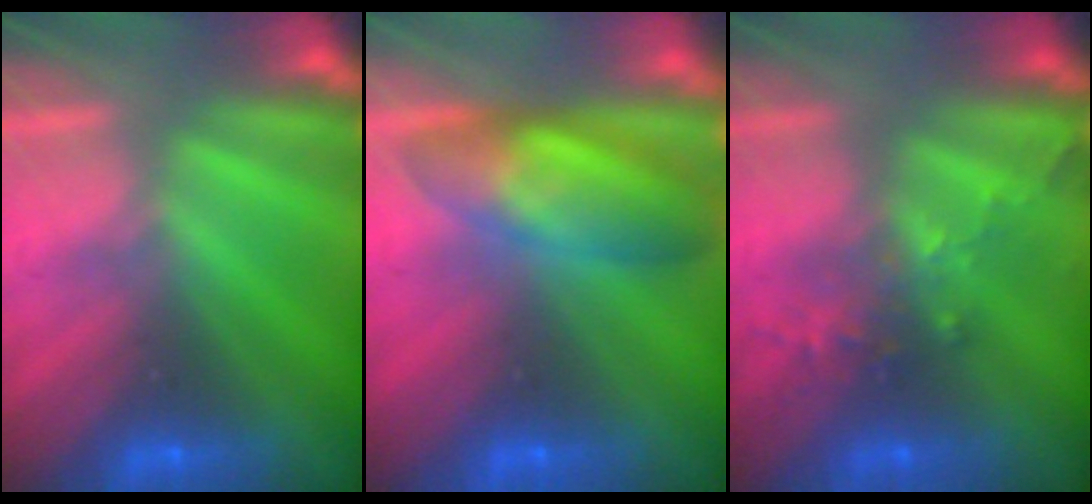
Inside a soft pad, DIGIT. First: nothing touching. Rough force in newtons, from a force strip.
{"total": 7.4}
{"total": 2.8}